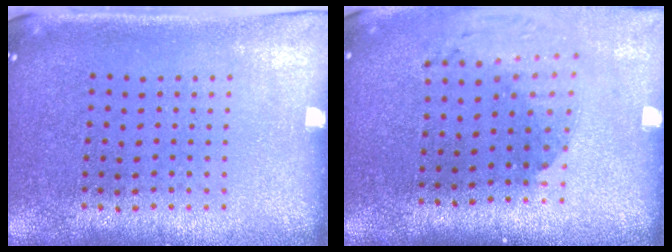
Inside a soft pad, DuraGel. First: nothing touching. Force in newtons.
{"total": 1.8, "press": 1.4, "slide": 1.1}